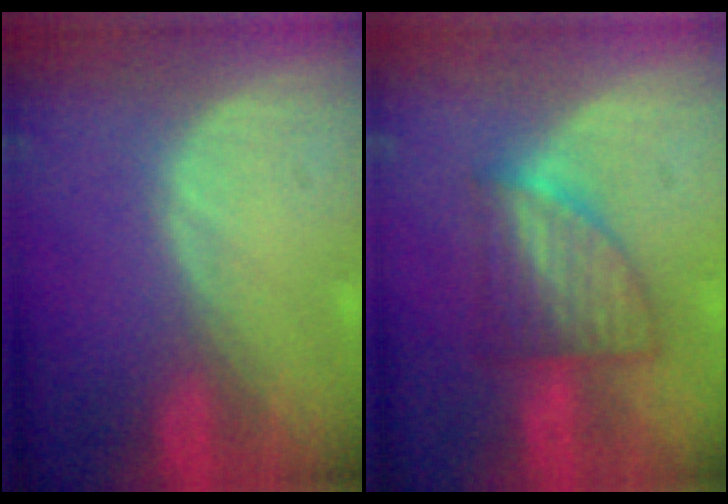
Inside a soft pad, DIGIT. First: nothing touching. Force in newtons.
{"total": 6.6, "press": 6.3, "slide": 2.0}